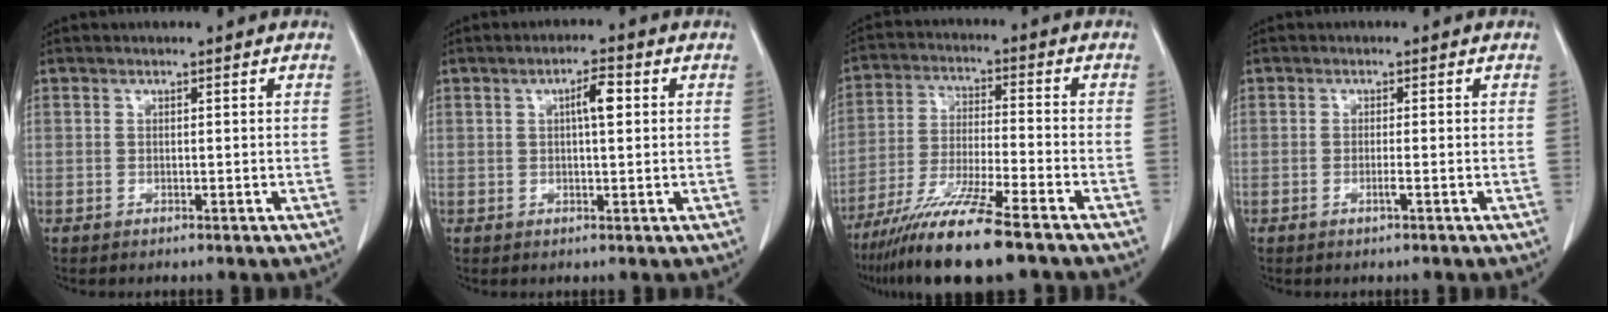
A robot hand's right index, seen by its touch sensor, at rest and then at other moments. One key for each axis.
{"total": 3.6, "fx": 0.9, "fy": 0.7, "fz": 3.4, "tx": -0.057, "ty": 0.006, "tz": 0.013}
{"total": 13.7, "fx": -10.1, "fy": 0.1, "fz": 9.2, "tx": -0.176, "ty": -0.042, "tz": -0.179}
{"total": 1.0, "fx": -0.4, "fy": -0.2, "fz": 0.9, "tx": -0.016, "ty": 0.001, "tz": -0.006}